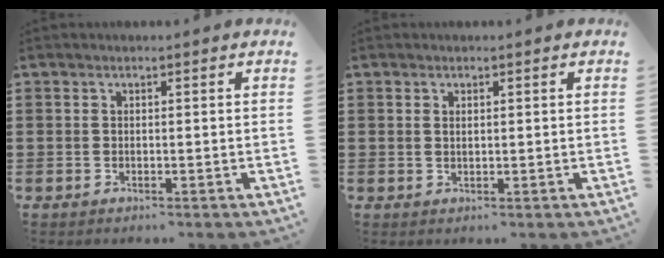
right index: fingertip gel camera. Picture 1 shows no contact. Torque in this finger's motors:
{"motor_torque": [-0.74, 1.39, -0.07, -0.01]}